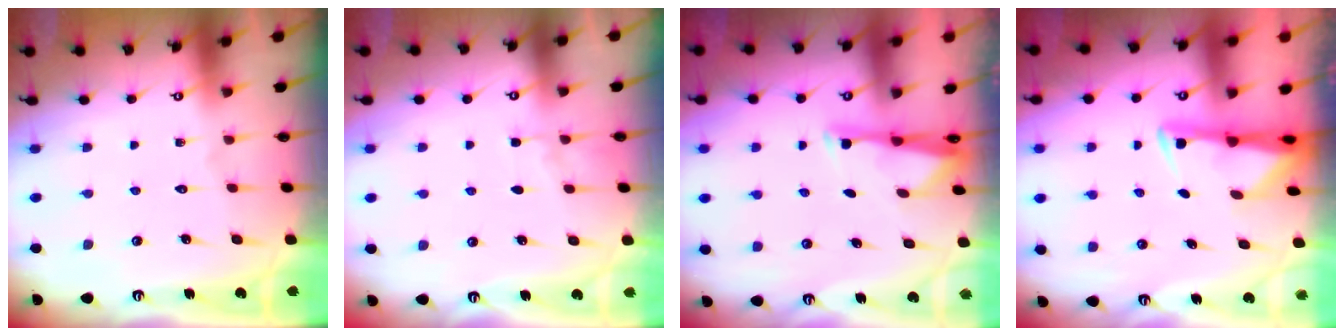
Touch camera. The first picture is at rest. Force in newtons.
{"total": 3.4, "press": 3.4, "slide": 0.5}
{"total": 3.1, "press": 3.0, "slide": 0.6}
{"total": 3.0, "press": 2.9, "slide": 0.6}